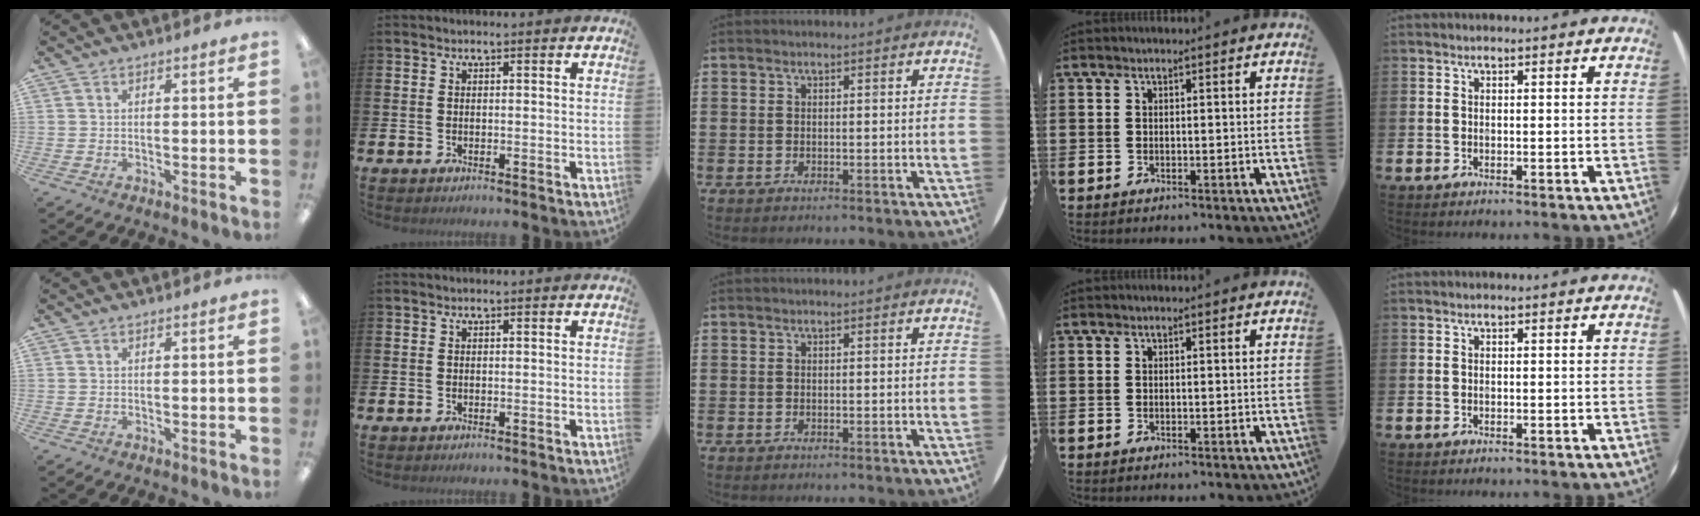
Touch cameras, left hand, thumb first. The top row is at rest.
{}